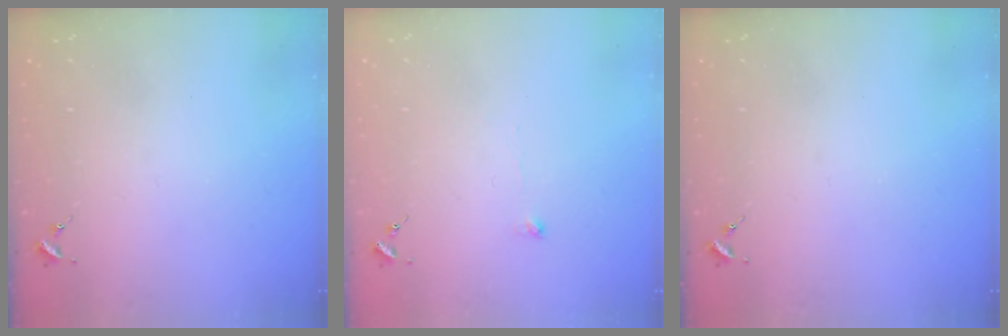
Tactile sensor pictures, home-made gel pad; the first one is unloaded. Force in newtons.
{"total": 4.6, "press": 4.6, "slide": 0.4}
{"total": 0.0}